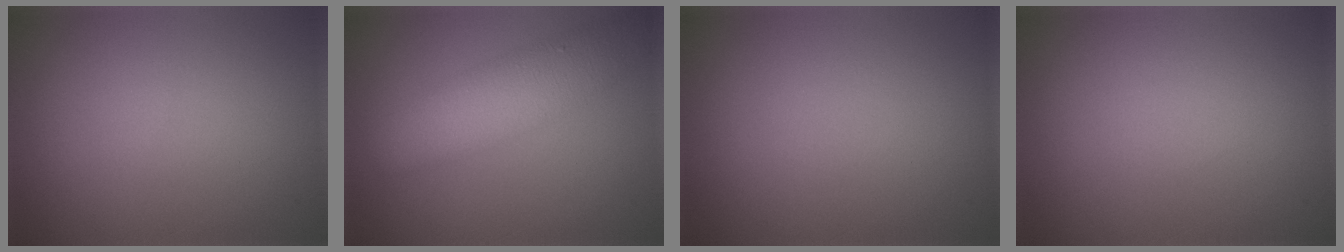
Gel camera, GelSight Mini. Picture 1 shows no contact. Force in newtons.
{"total": 5.5, "press": 5.5, "slide": 0.2}
{"total": 0.0}
{"total": 0.0}